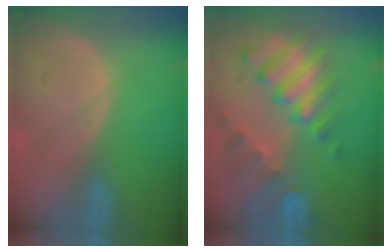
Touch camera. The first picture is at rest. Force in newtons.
{"total": 10.0, "press": 8.8, "slide": 4.7}